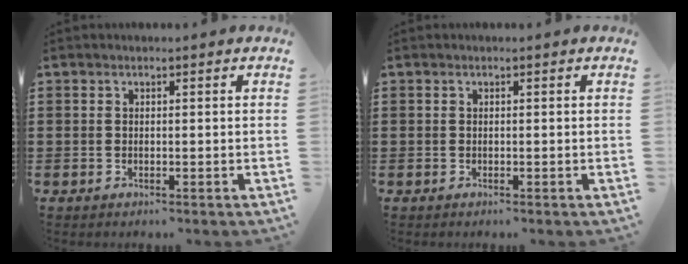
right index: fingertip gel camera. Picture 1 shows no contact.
{"total": 0.0}